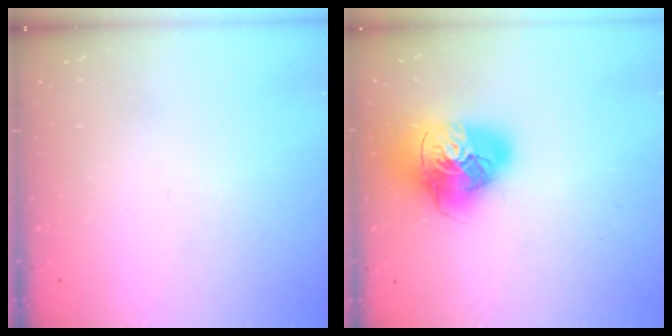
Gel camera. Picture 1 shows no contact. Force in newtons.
{"total": 17.1, "press": 17.0, "slide": 2.5}